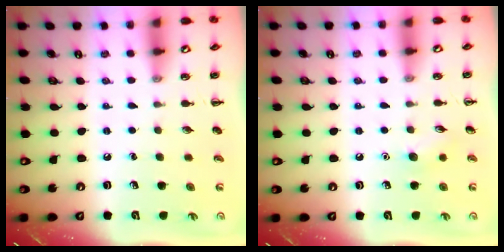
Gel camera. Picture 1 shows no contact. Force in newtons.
{"total": 6.6, "press": 6.3, "slide": 1.9}